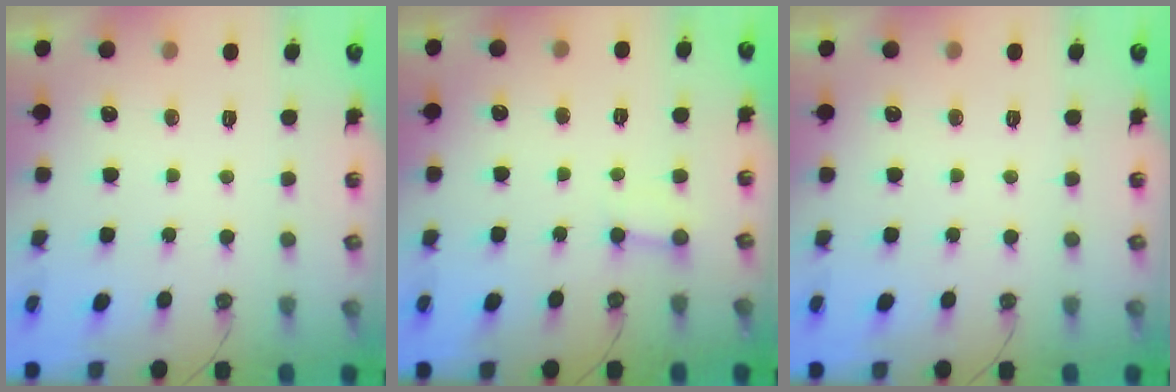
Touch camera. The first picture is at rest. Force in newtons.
{"total": 2.9, "press": 2.9, "slide": 0.3}
{"total": 0.0}